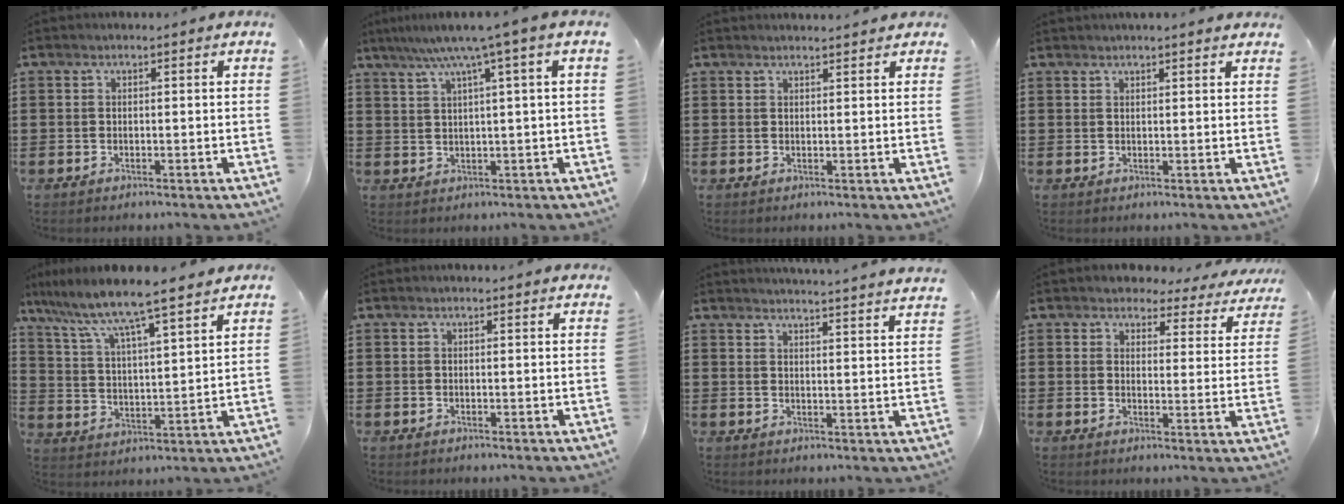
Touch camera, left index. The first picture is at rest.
{"total": 5.5, "force": [2.5, -0.6, 4.8], "torque": [-0.101, -0.005, 0.037]}
{"total": 1.4, "force": [1.4, 0.0, 0.3], "torque": [-0.007, 0.001, 0.027]}
{"total": 1.6, "force": [1.5, 0.0, 0.5], "torque": [-0.012, 0.001, 0.029]}
{"total": 7.0, "force": [6.3, -0.1, 3.0], "torque": [-0.087, -0.044, 0.101]}
{"total": 0.7, "force": [0.6, 0.0, 0.3], "torque": [-0.007, -0.001, 0.012]}
{"total": 3.6, "force": [3.4, -1.1, 0.2], "torque": [-0.014, -0.023, 0.060]}
{"total": 3.8, "force": [3.6, 1.1, 0.4], "torque": [-0.022, -0.018, 0.059]}